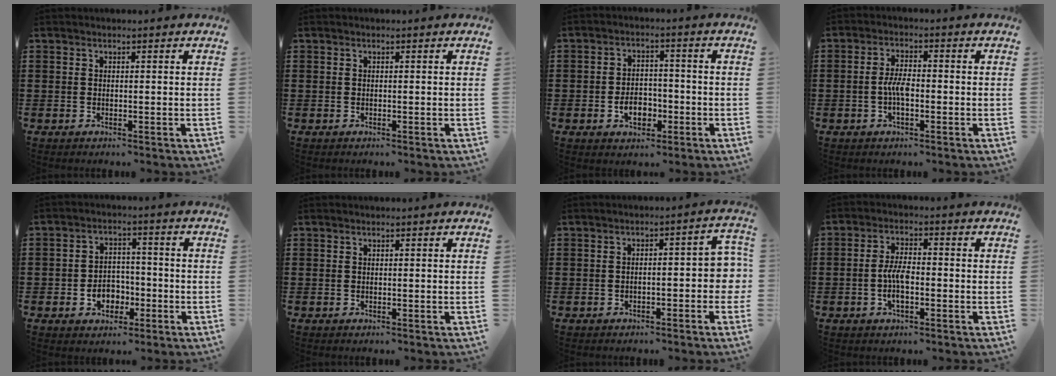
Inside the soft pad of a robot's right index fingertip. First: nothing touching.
{"total": 0.0}
{"total": 4.8, "force": [-1.7, 3.2, 3.1], "torque": [-0.050, 0.004, -0.032]}
{"total": 4.2, "force": [-1.0, 1.6, 3.8], "torque": [-0.081, 0.002, -0.022]}
{"total": 4.8, "force": [-1.8, 3.7, 2.5], "torque": [-0.034, 0.002, -0.038]}
{"total": 0.0}
{"total": 3.8, "force": [-1.7, 1.6, 3.1], "torque": [-0.037, -0.001, -0.038]}
{"total": 5.1, "force": [-1.2, 2.1, 4.5], "torque": [-0.100, 0.002, -0.028]}